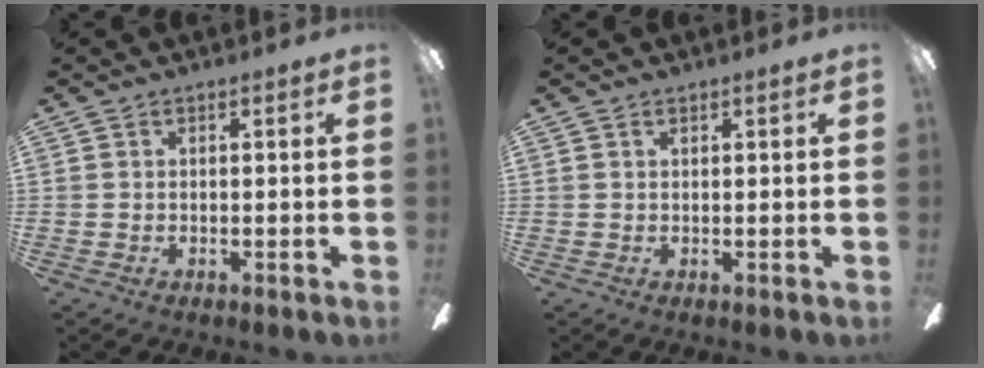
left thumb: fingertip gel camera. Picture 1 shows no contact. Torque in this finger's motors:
{"motor_torque": [-0.06, -0.11, 0.24, -0.41, 0.00]}